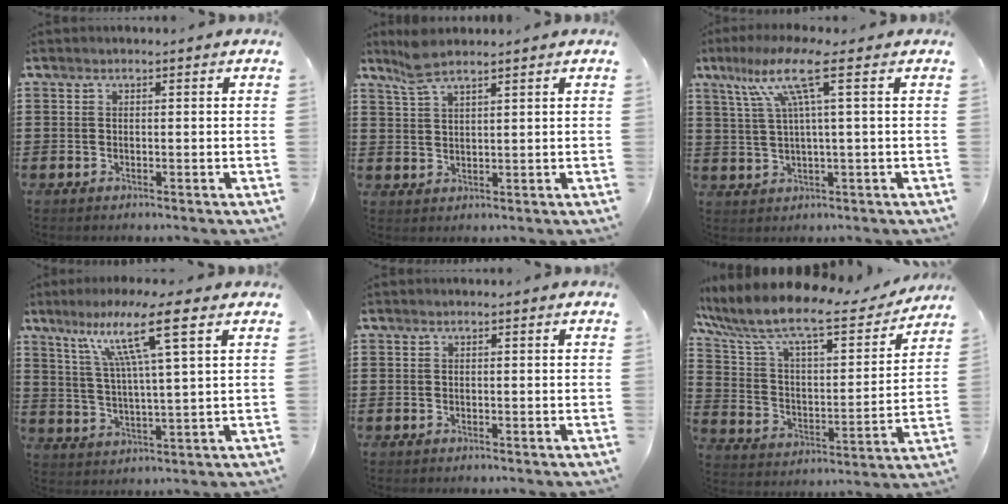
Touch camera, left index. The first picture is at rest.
{"total": 4.4, "force": [3.5, 0.7, 2.5], "torque": [-0.057, 0.001, 0.066]}
{"total": 8.9, "force": [3.3, 0.4, 8.3], "torque": [-0.180, 0.002, 0.049]}
{"total": 10.8, "force": [6.3, 0.5, 8.8], "torque": [-0.178, -0.009, 0.102]}
{"total": 0.0}
{"total": 10.5, "force": [8.6, 1.9, 5.7], "torque": [-0.146, -0.055, 0.143]}